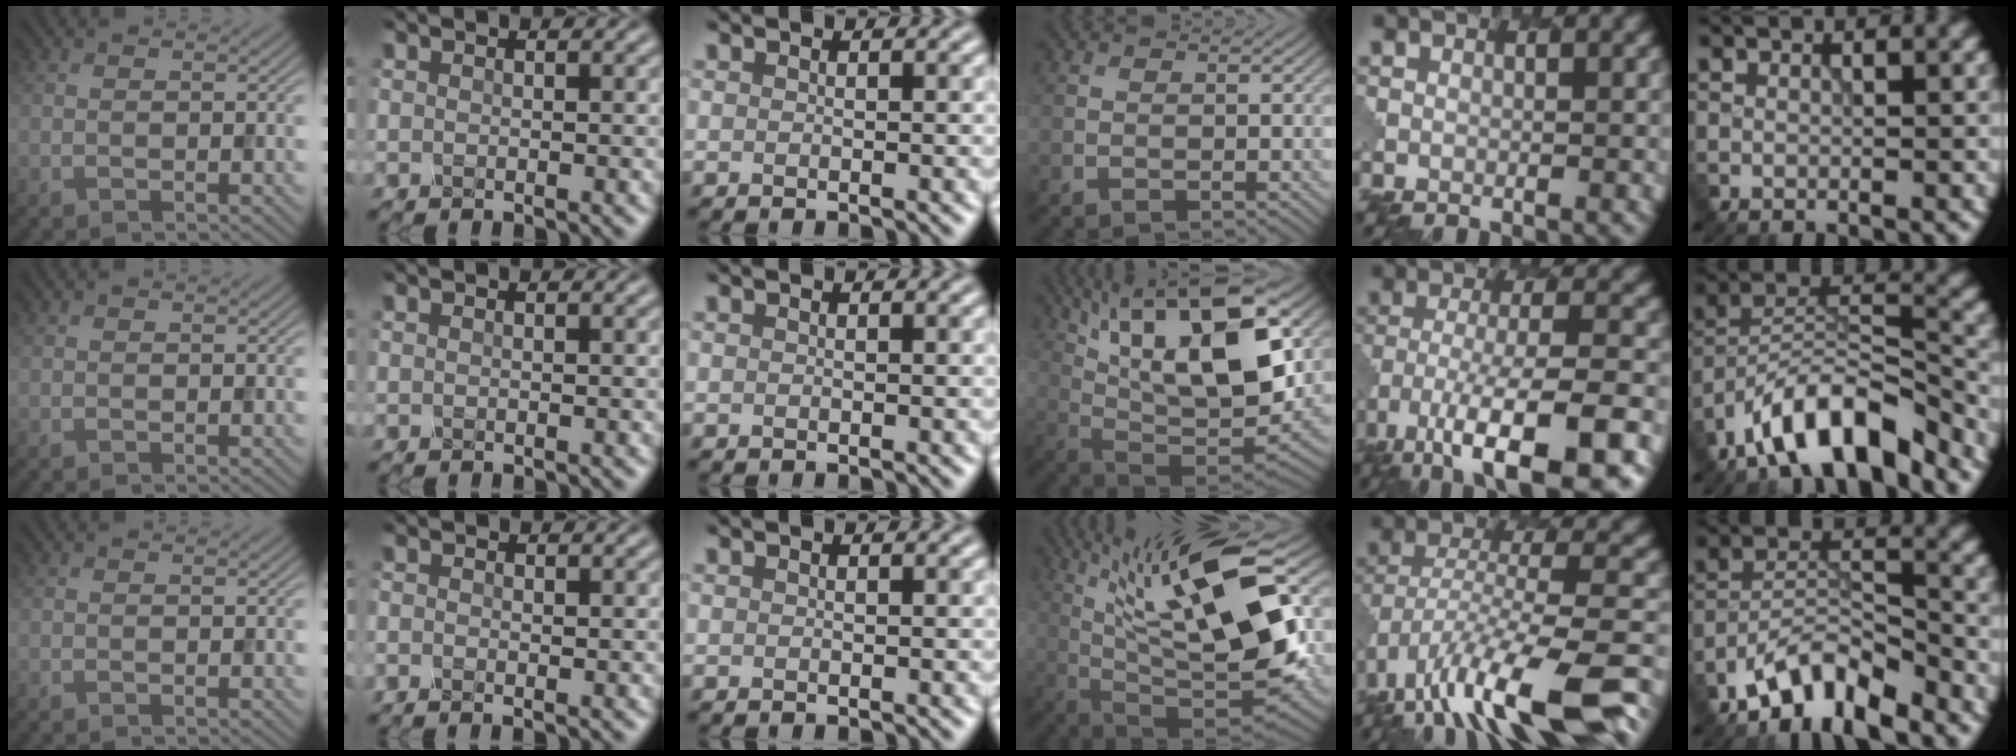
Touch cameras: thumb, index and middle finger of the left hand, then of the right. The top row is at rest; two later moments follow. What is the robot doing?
{"motion": "twist", "object": "rubiks cube"}